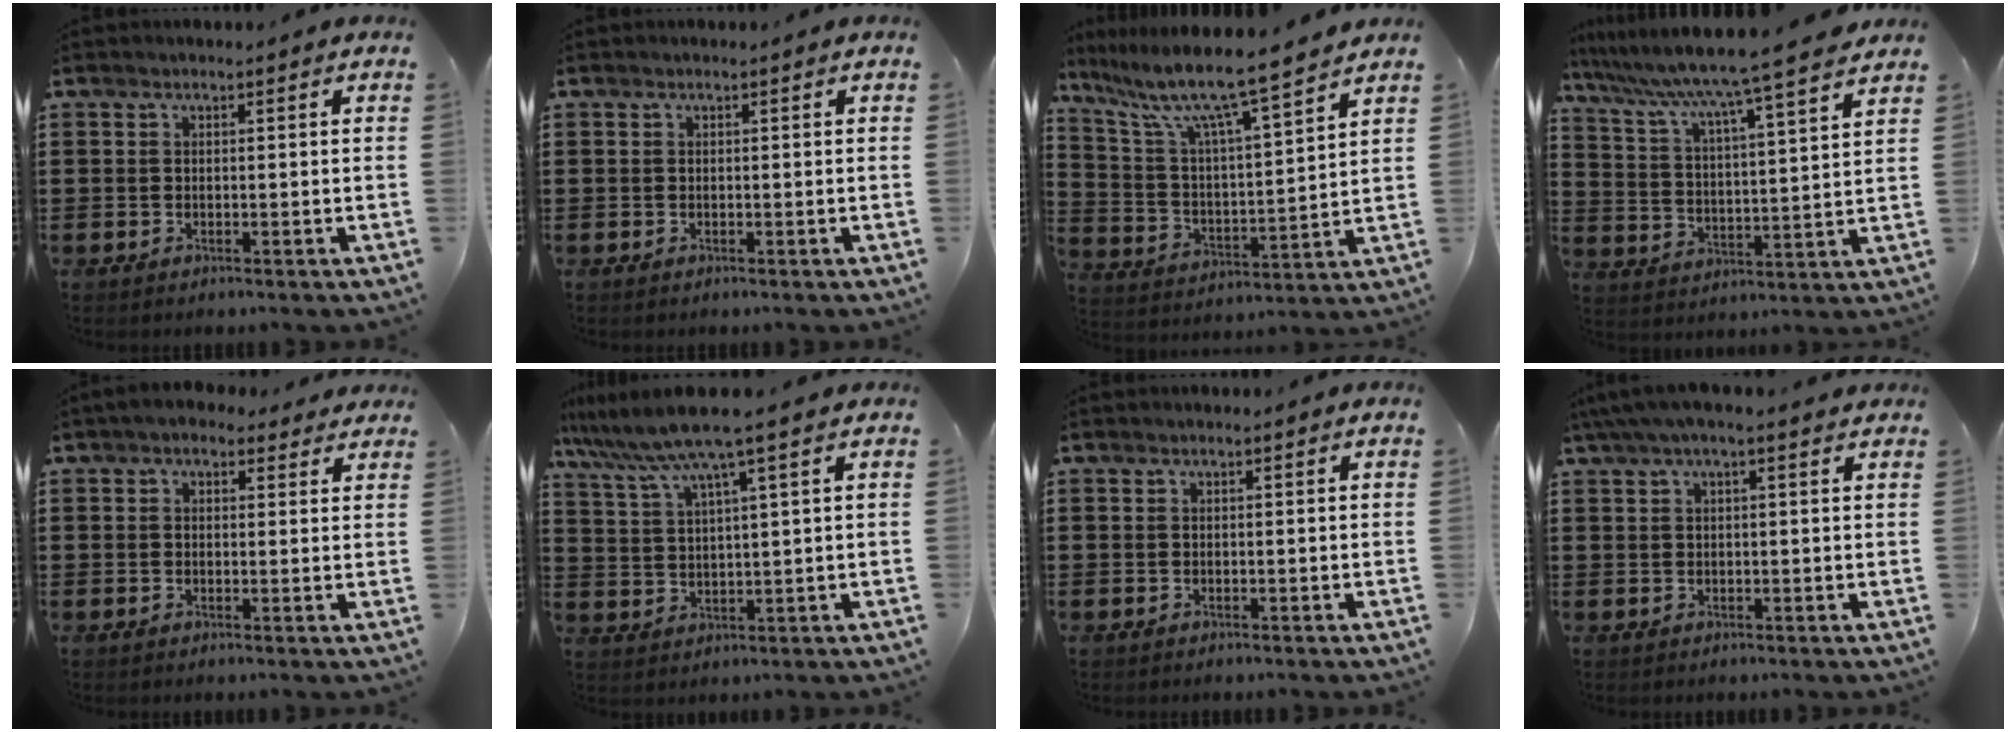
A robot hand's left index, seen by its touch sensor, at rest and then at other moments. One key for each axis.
{"total": 0.0}
{"total": 9.6, "fx": 8.1, "fy": -0.1, "fz": 5.3, "tx": -0.135, "ty": -0.054, "tz": 0.129}
{"total": 7.5, "fx": 6.7, "fy": -1.4, "fz": 3.3, "tx": -0.092, "ty": -0.054, "tz": 0.103}
{"total": 2.8, "fx": 2.1, "fy": 1.6, "fz": 1.0, "tx": -0.028, "ty": 0.005, "tz": 0.037}
{"total": 7.0, "fx": 5.1, "fy": -0.4, "fz": 4.8, "tx": -0.109, "ty": -0.021, "tz": 0.086}
{"total": 0.0}
{"total": 3.2, "fx": 2.0, "fy": 0.6, "fz": 2.5, "tx": -0.053, "ty": 0.006, "tz": 0.035}